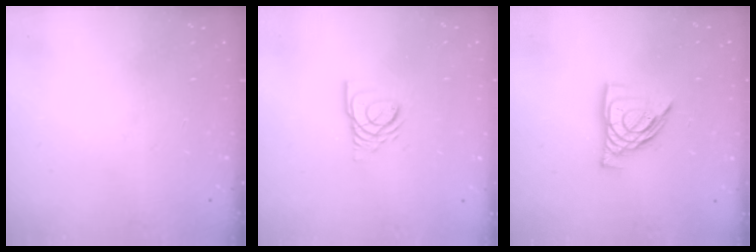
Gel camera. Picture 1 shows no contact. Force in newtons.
{"total": 5.7, "press": 5.7, "slide": 0.6}
{"total": 10.7, "press": 10.6, "slide": 1.2}